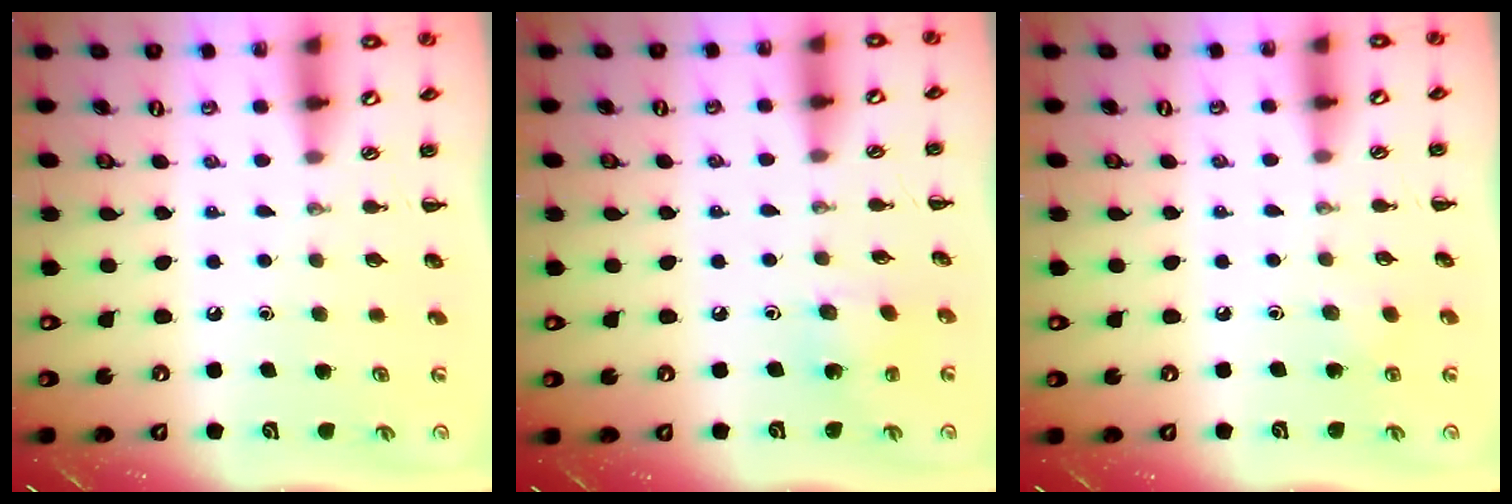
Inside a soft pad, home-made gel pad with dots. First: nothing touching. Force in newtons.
{"total": 3.8, "press": 3.6, "slide": 1.1}
{"total": 2.6, "press": 2.5, "slide": 0.8}